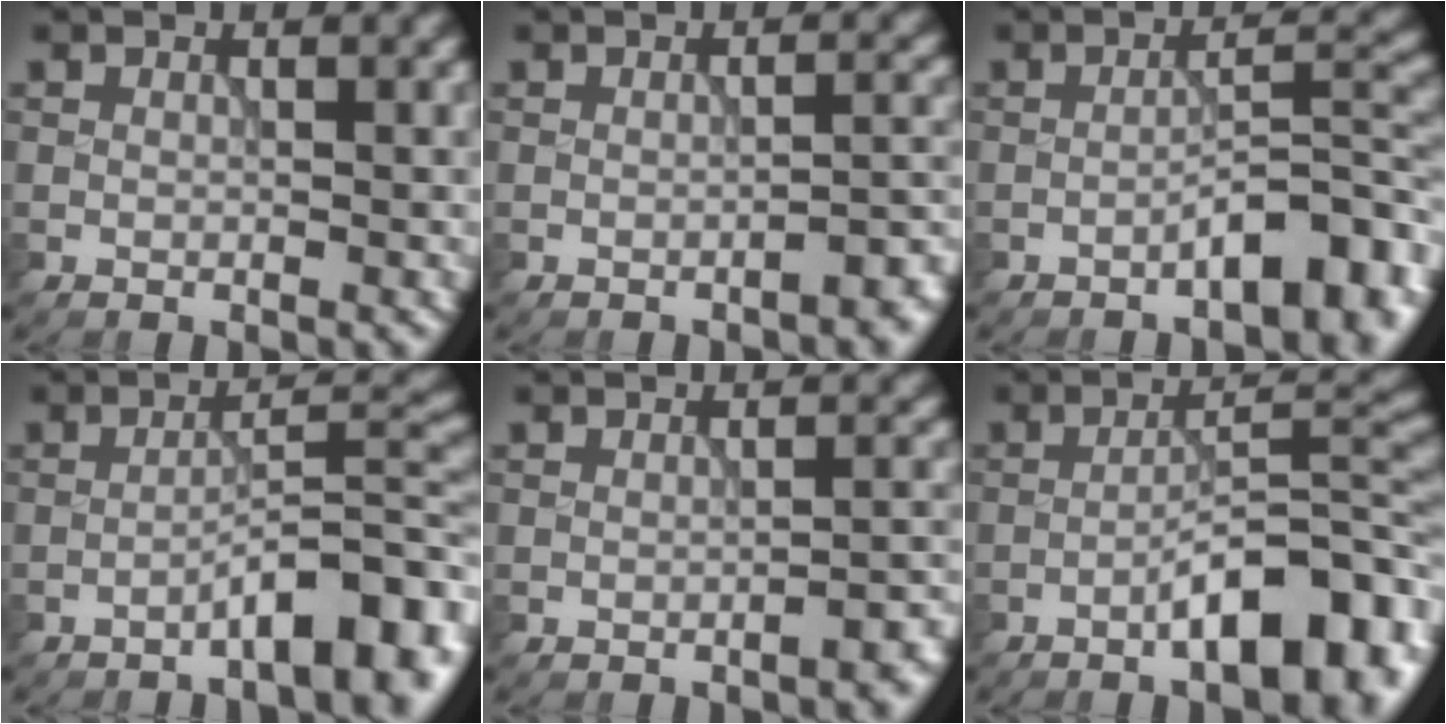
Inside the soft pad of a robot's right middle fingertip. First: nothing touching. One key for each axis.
{"total": 2.5, "fx": -1.6, "fy": 0.6, "fz": 1.7, "tx": -0.019, "ty": 0.009, "tz": -0.027}
{"total": 6.1, "fx": -3.3, "fy": 1.7, "fz": 4.8, "tx": -0.068, "ty": 0.016, "tz": -0.050}
{"total": 6.9, "fx": -3.9, "fy": 1.5, "fz": 5.5, "tx": -0.076, "ty": 0.021, "tz": -0.060}
{"total": 2.1, "fx": -1.4, "fy": 0.5, "fz": 1.5, "tx": -0.014, "ty": 0.009, "tz": -0.024}
{"total": 9.0, "fx": -4.4, "fy": 2.6, "fz": 7.4, "tx": -0.104, "ty": 0.013, "tz": -0.068}